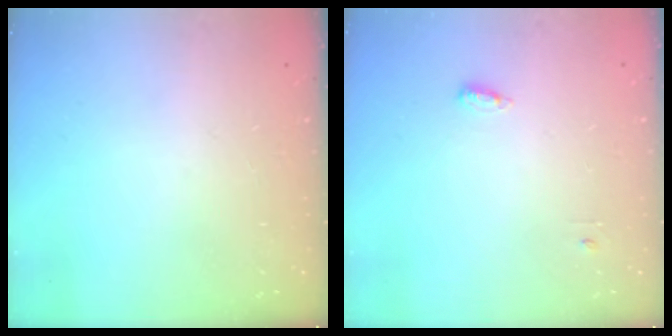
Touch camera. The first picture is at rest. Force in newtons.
{"total": 3.7, "press": 3.6, "slide": 1.0}